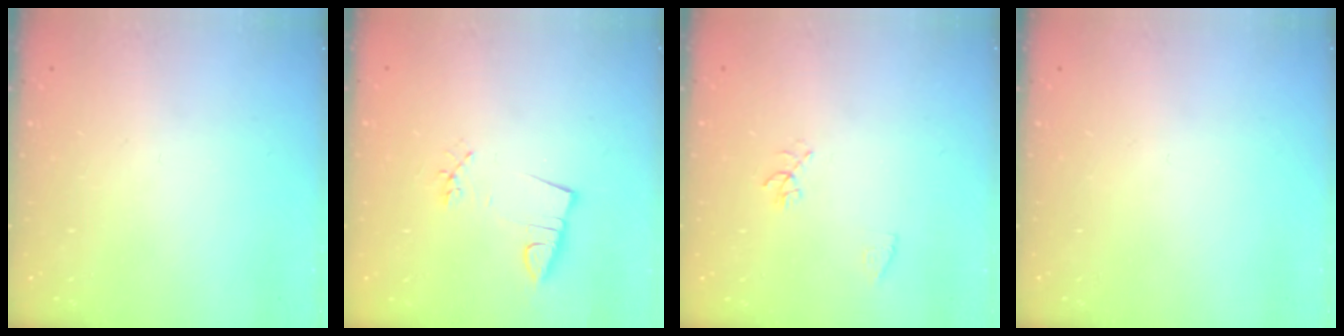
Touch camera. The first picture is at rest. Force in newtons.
{"total": 3.2, "press": 1.8, "slide": 2.7}
{"total": 3.9, "press": 3.7, "slide": 1.2}
{"total": 0.0}